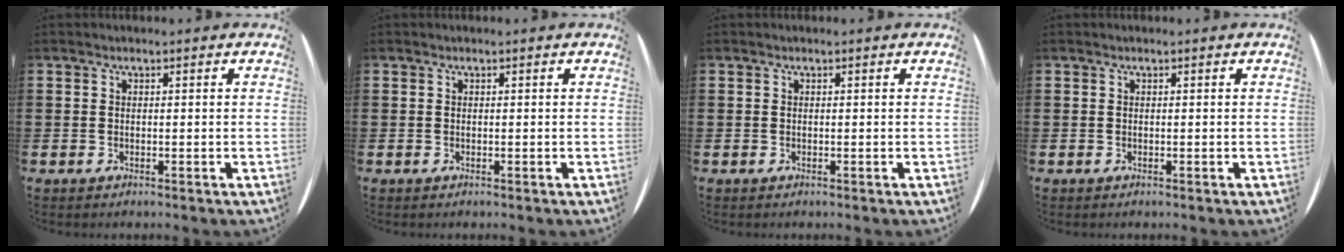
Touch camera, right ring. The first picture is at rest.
{"total": 0.0}
{"total": 0.0}
{"total": 0.0}